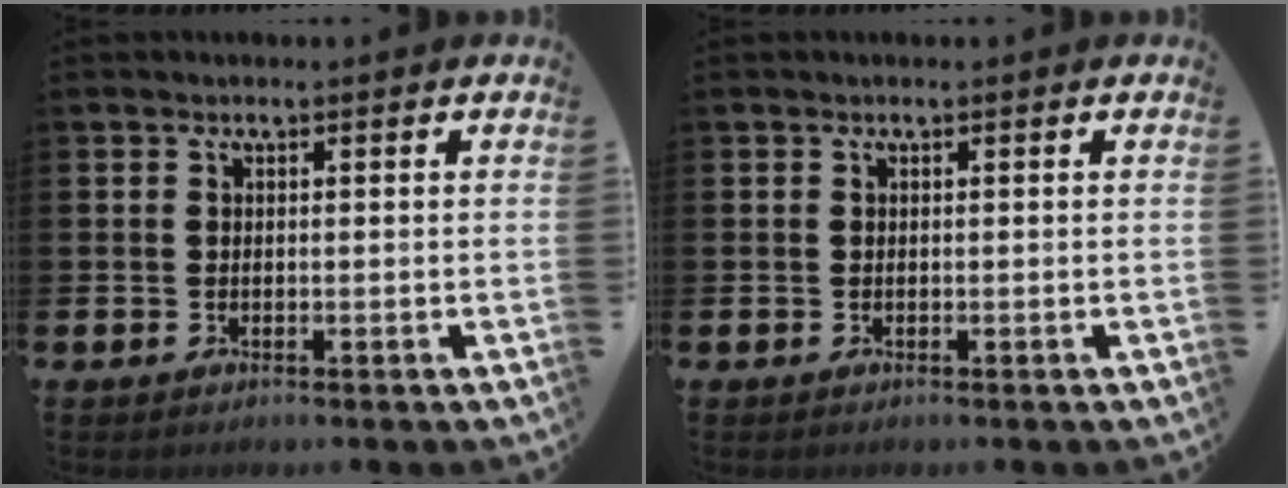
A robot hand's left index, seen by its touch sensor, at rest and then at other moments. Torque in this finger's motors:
{"motor_torque": [0.00, 0.00, 0.00, 0.00]}